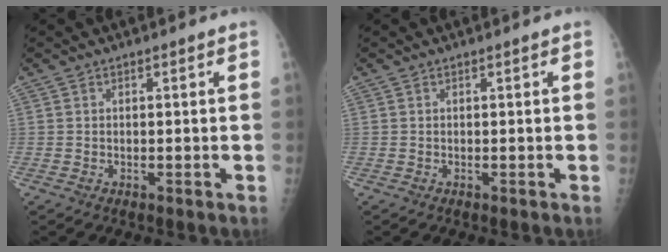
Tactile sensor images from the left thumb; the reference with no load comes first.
{"total": 0.0}